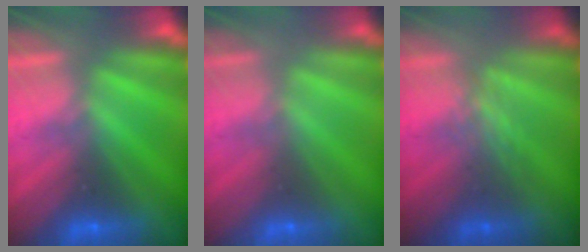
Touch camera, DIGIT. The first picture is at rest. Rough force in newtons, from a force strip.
{"total": 4.1}
{"total": 2.4}